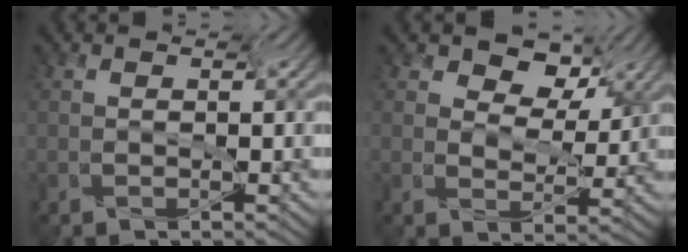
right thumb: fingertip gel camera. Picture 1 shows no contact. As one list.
[{"total": 5.3, "force": [2.1, 3.2, 3.7], "torque": [-0.065, 0.011, 0.035]}]